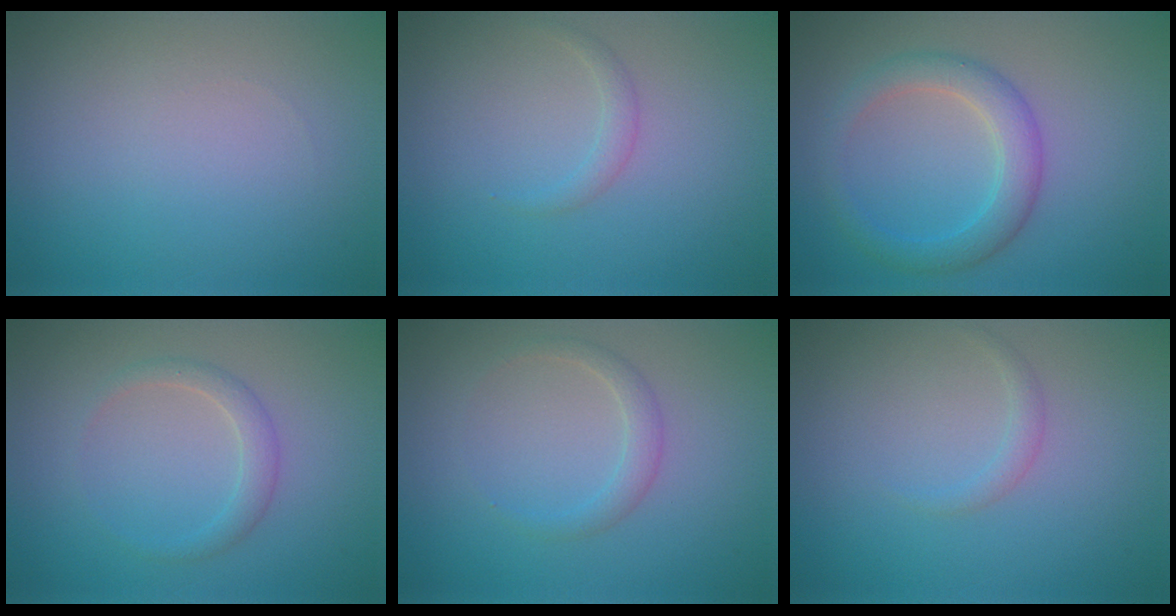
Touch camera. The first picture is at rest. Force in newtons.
{"total": 1.0, "press": 1.0, "slide": 0.2}
{"total": 3.4, "press": 3.4, "slide": 0.1}
{"total": 1.7, "press": 1.7, "slide": 0.0}
{"total": 1.4, "press": 1.4, "slide": 0.1}
{"total": 0.9, "press": 0.9, "slide": 0.0}